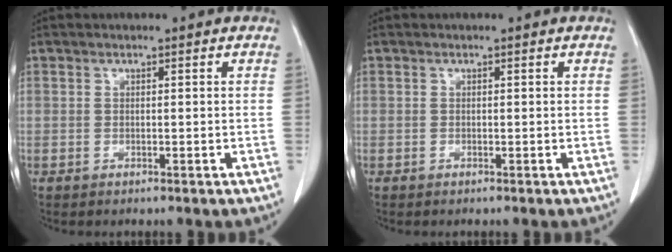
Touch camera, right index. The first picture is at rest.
{"total": 0.0}